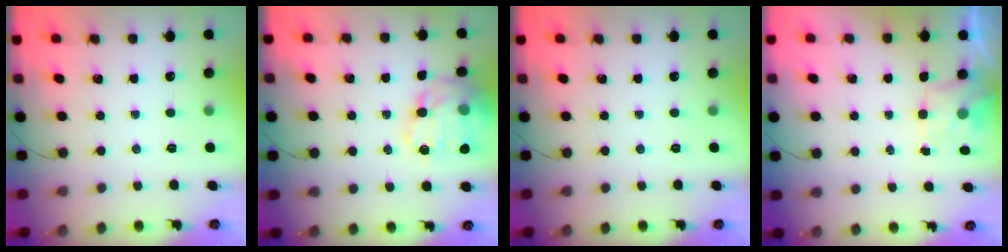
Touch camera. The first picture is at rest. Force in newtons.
{"total": 16.0, "press": 15.8, "slide": 2.2}
{"total": 0.0}
{"total": 1.5, "press": 1.3, "slide": 0.8}